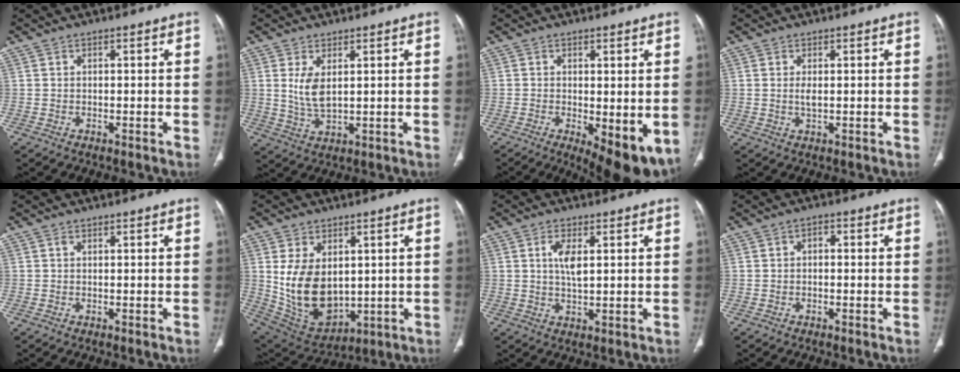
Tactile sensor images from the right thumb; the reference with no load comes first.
{"total": 5.2, "force": [1.3, 2.3, 4.5], "torque": [-0.090, -0.014, 0.037]}
{"total": 10.4, "force": [-2.8, 3.8, 9.3], "torque": [-0.124, -0.025, -0.032]}
{"total": 1.7, "force": [0.1, 0.6, 1.6], "torque": [-0.036, -0.003, 0.007]}
{"total": 0.0}
{"total": 14.7, "force": [1.5, 9.7, 11.0], "torque": [-0.169, -0.014, 0.060]}
{"total": 4.7, "force": [1.3, 1.8, 4.2], "torque": [-0.078, -0.011, 0.023]}
{"total": 1.2, "force": [-0.3, 0.9, 0.8], "torque": [-0.003, 0.005, -0.011]}